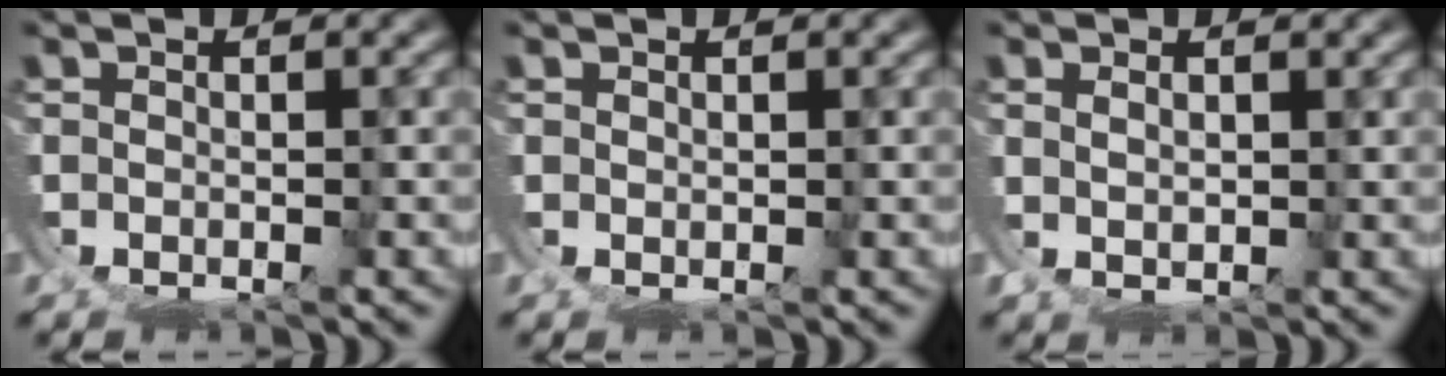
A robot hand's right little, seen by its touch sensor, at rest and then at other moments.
{"total": 1.0, "force": [0.8, -0.6, -0.1], "torque": [0.002, -0.002, 0.016]}
{"total": 2.4, "force": [2.3, 0.0, 0.6], "torque": [-0.012, 0.001, 0.039]}